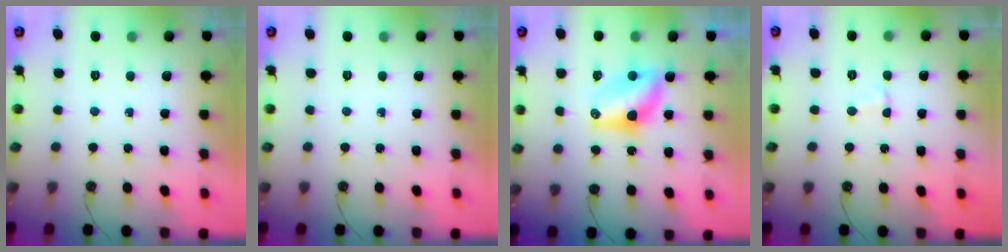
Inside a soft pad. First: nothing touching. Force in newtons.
{"total": 0.0}
{"total": 7.3, "press": 7.3, "slide": 0.3}
{"total": 2.8, "press": 2.7, "slide": 0.3}